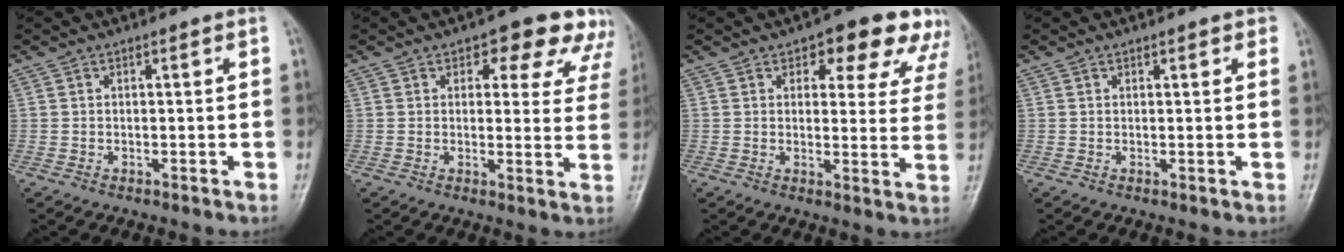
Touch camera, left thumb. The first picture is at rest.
{"total": 11.4, "force": [7.7, 6.2, 5.6], "torque": [-0.002, -0.028, 0.070]}
{"total": 14.0, "force": [8.6, 6.6, 8.8], "torque": [-0.048, -0.031, 0.094]}
{"total": 1.2, "force": [0.9, 0.6, 0.6], "torque": [0.003, -0.003, 0.005]}